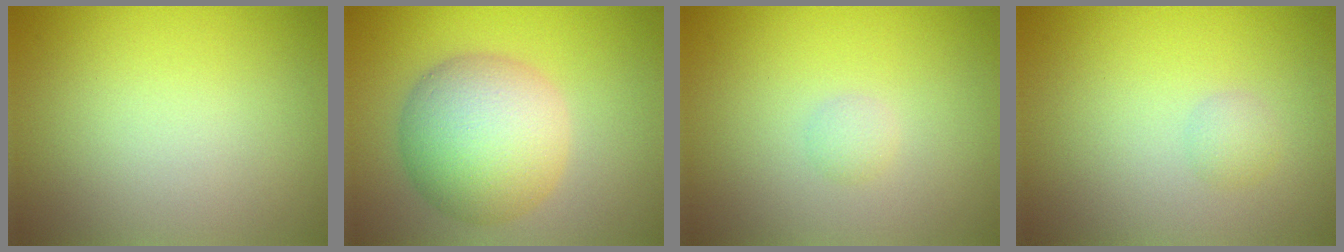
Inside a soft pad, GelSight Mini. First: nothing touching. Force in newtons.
{"total": 8.1, "press": 8.1, "slide": 0.3}
{"total": 0.9, "press": 0.9, "slide": 0.0}
{"total": 1.2, "press": 1.2, "slide": 0.0}